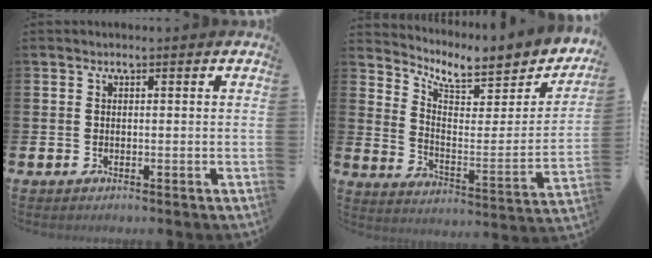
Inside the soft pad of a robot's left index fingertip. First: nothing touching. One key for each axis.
{"total": 7.0, "fx": 6.2, "fy": 1.7, "fz": 2.6, "tx": -0.060, "ty": -0.056, "tz": 0.099}